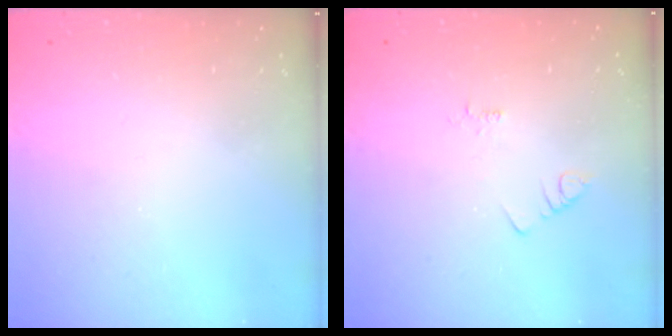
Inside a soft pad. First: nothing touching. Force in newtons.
{"total": 1.9, "press": 1.9, "slide": 0.3}